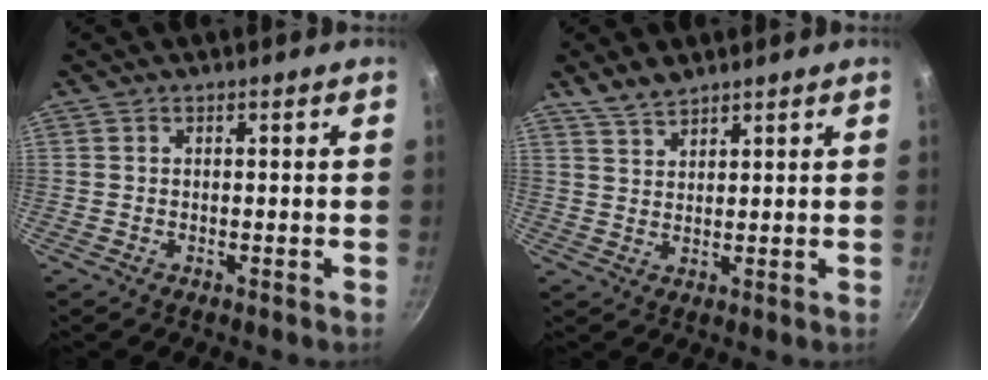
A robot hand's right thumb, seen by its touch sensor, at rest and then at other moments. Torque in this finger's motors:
{"motor_torque": [-0.94, 1.55, -0.66, 0.85, 0.00]}